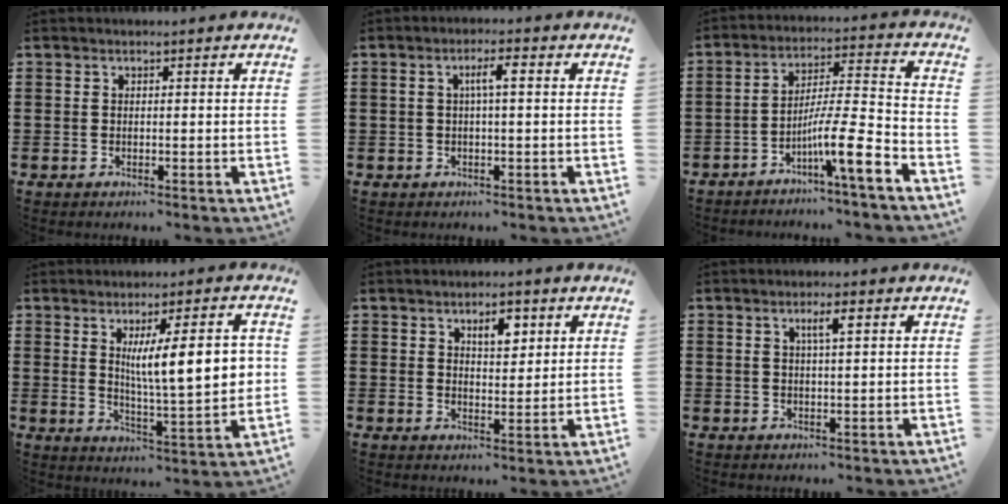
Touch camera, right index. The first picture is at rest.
{"total": 3.1, "force": [0.3, 0.5, 3.1], "torque": [-0.058, 0.005, 0.002]}
{"total": 10.3, "force": [-5.7, 0.6, 8.6], "torque": [-0.150, -0.008, -0.105]}
{"total": 10.6, "force": [2.4, 2.1, 10.1], "torque": [-0.165, -0.003, 0.033]}
{"total": 4.3, "force": [2.2, 1.9, 3.1], "torque": [-0.043, -0.001, 0.033]}
{"total": 2.8, "force": [1.0, 0.5, 2.6], "torque": [-0.052, 0.007, 0.014]}